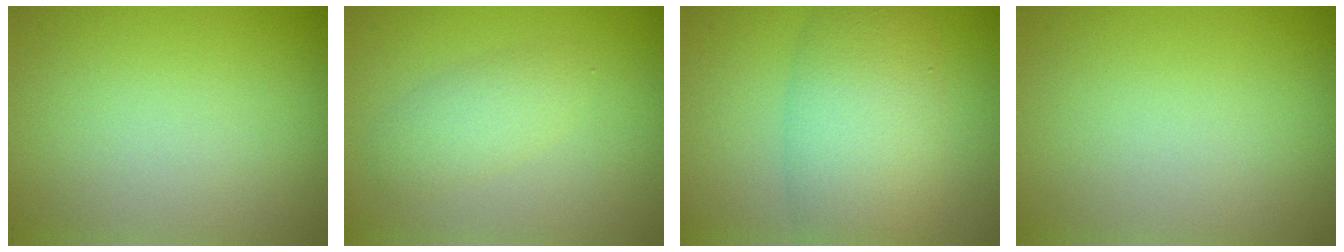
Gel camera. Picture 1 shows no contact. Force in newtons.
{"total": 2.4, "press": 2.4, "slide": 0.2}
{"total": 7.2, "press": 7.2, "slide": 0.1}
{"total": 0.0}